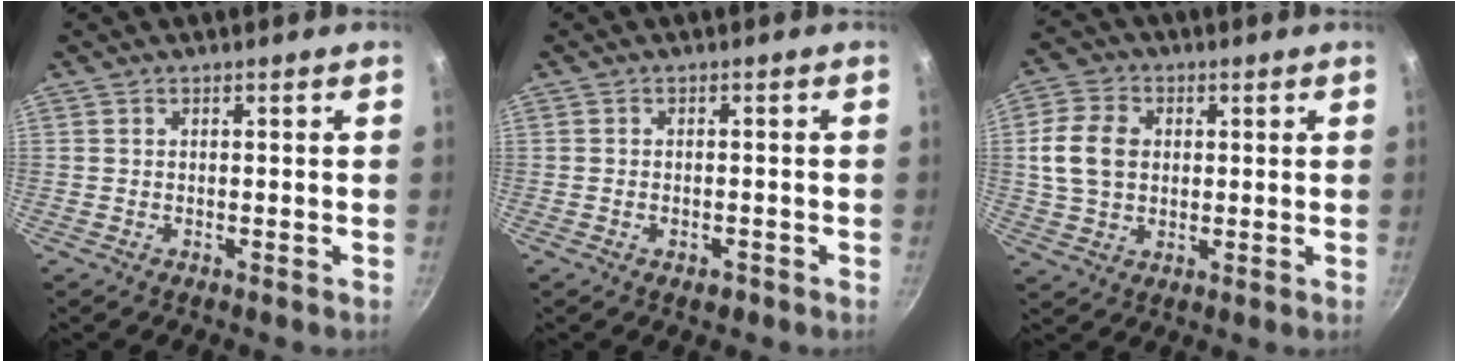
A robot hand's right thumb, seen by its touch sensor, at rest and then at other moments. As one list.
[{"total": 2.0, "force": [-1.2, 1.1, 1.2], "torque": [-0.020, 0.007, -0.017]}, {"total": 9.7, "force": [1.4, 7.5, 5.9], "torque": [-0.092, 0.004, 0.020]}]